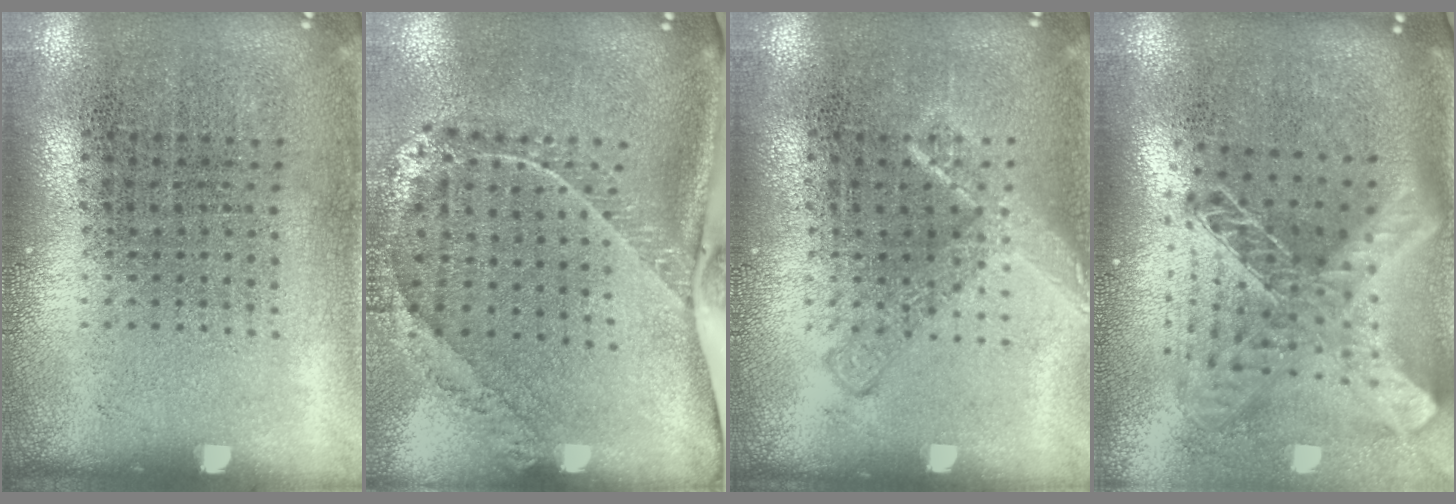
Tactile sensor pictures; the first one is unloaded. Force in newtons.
{"total": 2.4, "press": 1.7, "slide": 1.8}
{"total": 2.4, "press": 2.4, "slide": 0.4}
{"total": 2.5, "press": 1.8, "slide": 1.8}